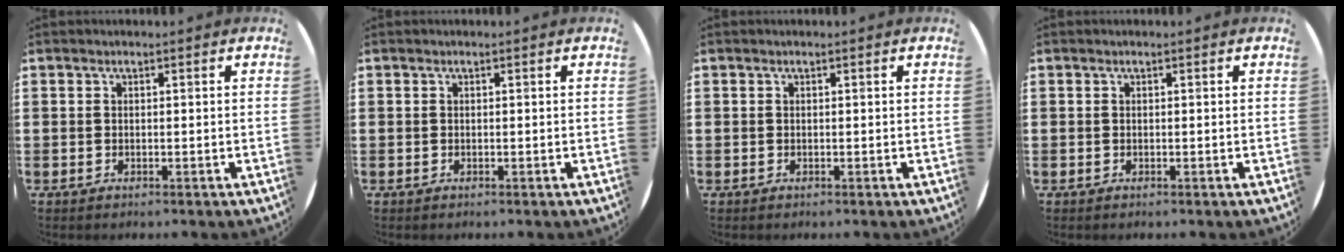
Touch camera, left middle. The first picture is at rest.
{"total": 0.0}
{"total": 0.0}
{"total": 0.0}